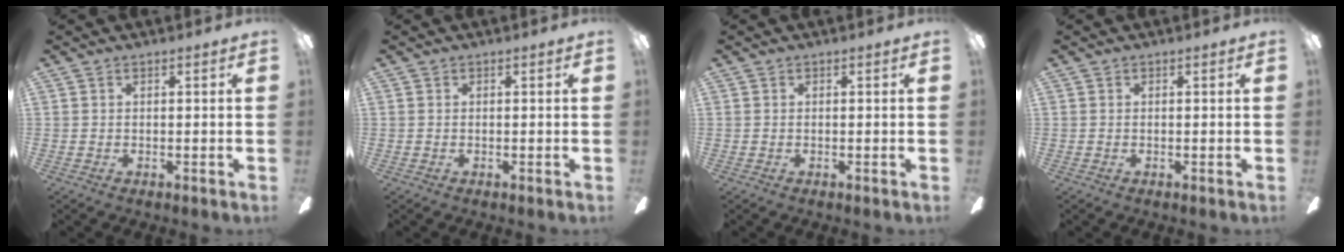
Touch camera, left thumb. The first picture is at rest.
{"total": 0.0}
{"total": 0.0}
{"total": 0.0}